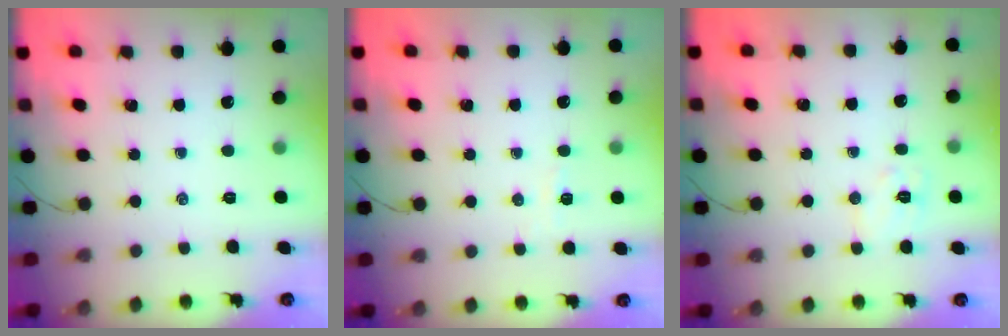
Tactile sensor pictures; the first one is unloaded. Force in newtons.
{"total": 2.4, "press": 2.3, "slide": 0.6}
{"total": 6.8, "press": 6.7, "slide": 0.9}